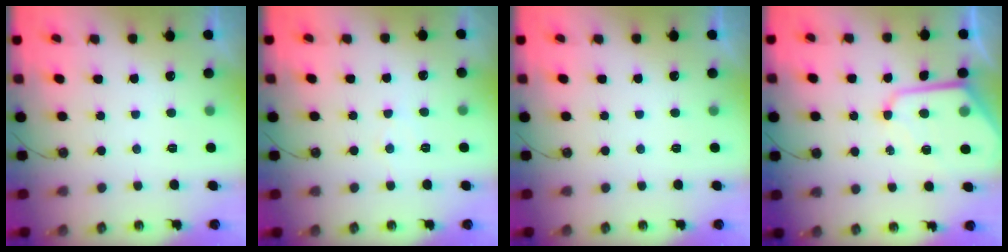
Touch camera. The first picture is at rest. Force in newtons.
{"total": 5.3, "press": 5.2, "slide": 0.8}
{"total": 0.0}
{"total": 10.4, "press": 10.4, "slide": 0.9}